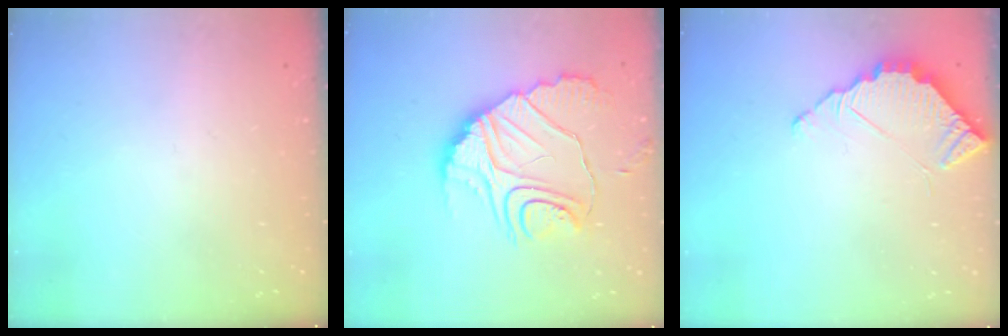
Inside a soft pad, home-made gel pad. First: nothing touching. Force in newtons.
{"total": 14.2, "press": 14.1, "slide": 0.8}
{"total": 4.0, "press": 4.0, "slide": 0.3}